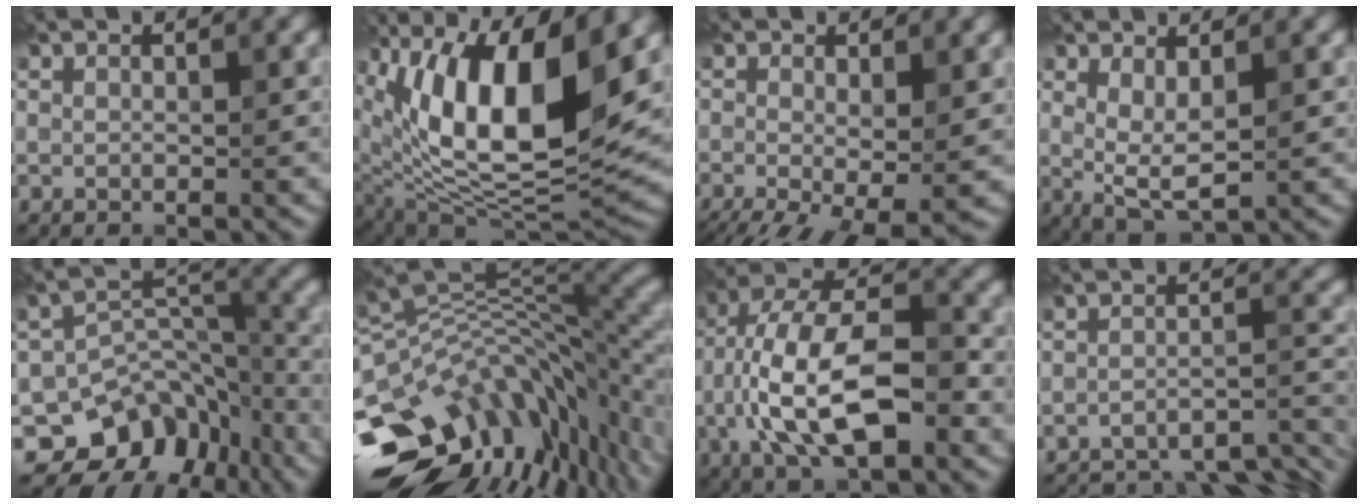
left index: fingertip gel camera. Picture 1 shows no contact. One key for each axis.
{"total": 15.4, "fx": 4.9, "fy": 6.1, "fz": 13.3, "tx": -0.231, "ty": 0.000, "tz": 0.085}
{"total": 8.5, "fx": -2.9, "fy": 3.3, "fz": 7.3, "tx": -0.126, "ty": -0.021, "tz": -0.036}
{"total": 3.3, "fx": 0.7, "fy": 1.2, "fz": 3.0, "tx": -0.060, "ty": -0.008, "tz": 0.017}
{"total": 8.9, "fx": -5.7, "fy": 6.0, "fz": 3.3, "tx": -0.033, "ty": 0.012, "tz": -0.092}
{"total": 14.0, "fx": -4.3, "fy": 7.1, "fz": 11.3, "tx": -0.205, "ty": 0.003, "tz": -0.062}
{"total": 11.1, "fx": -3.0, "fy": 4.6, "fz": 9.6, "tx": -0.186, "ty": 0.016, "tz": -0.061}
{"total": 10.9, "fx": -9.8, "fy": 2.5, "fz": 4.0, "tx": -0.058, "ty": -0.002, "tz": -0.120}